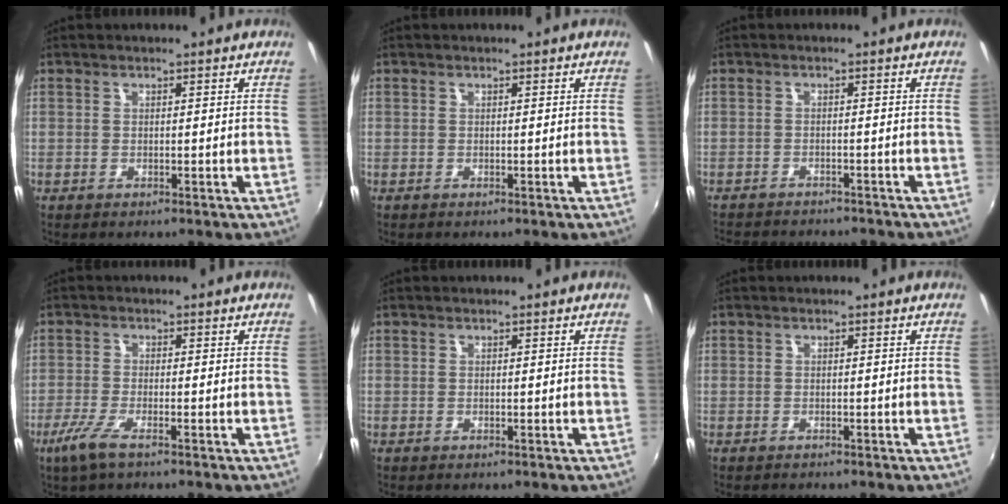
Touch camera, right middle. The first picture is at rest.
{"total": 0.0}
{"total": 9.2, "force": [-8.4, 2.2, 3.1], "torque": [-0.077, -0.019, -0.125]}
{"total": 4.9, "force": [-3.2, 0.7, 3.6], "torque": [-0.091, -0.014, -0.064]}
{"total": 0.0}
{"total": 0.6, "force": [-0.5, 0.3, -0.1], "torque": [0.000, -0.002, -0.011]}